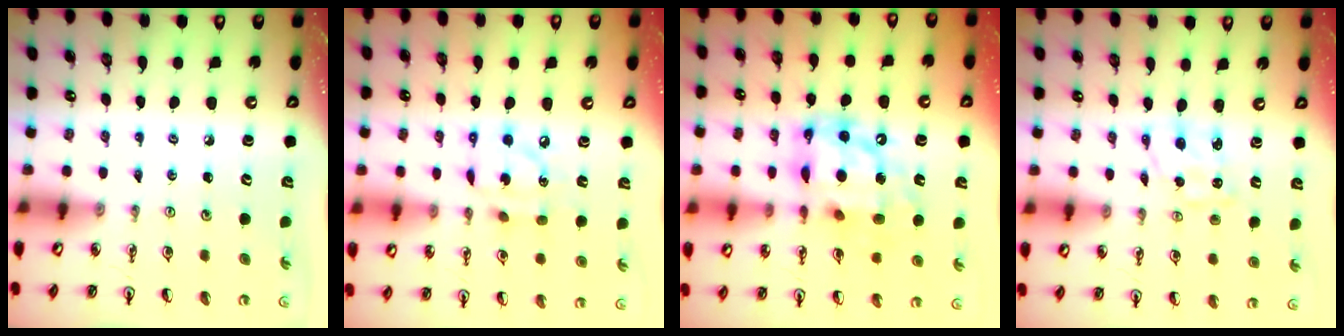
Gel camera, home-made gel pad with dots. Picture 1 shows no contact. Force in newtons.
{"total": 9.8, "press": 9.8, "slide": 0.6}
{"total": 15.1, "press": 15.1, "slide": 1.3}
{"total": 1.6, "press": 1.6, "slide": 0.3}